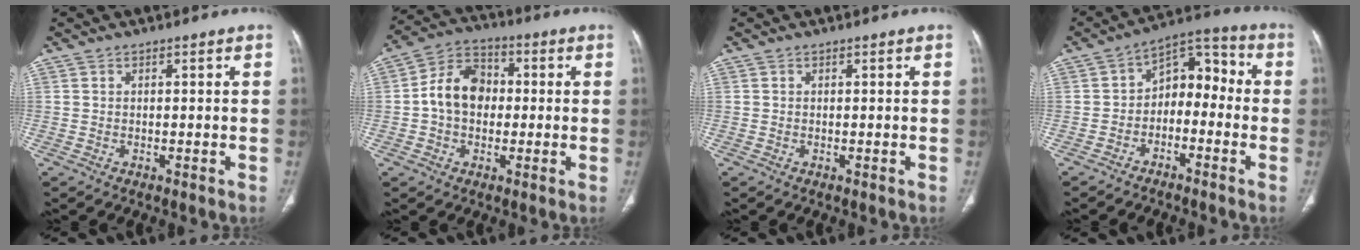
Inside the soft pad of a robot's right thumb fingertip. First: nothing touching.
{"total": 10.3, "force": [-0.1, 7.8, 6.6], "torque": [-0.099, 0.028, -0.013]}
{"total": 0.0}
{"total": 9.6, "force": [-2.2, 6.7, 6.5], "torque": [-0.060, 0.056, -0.051]}